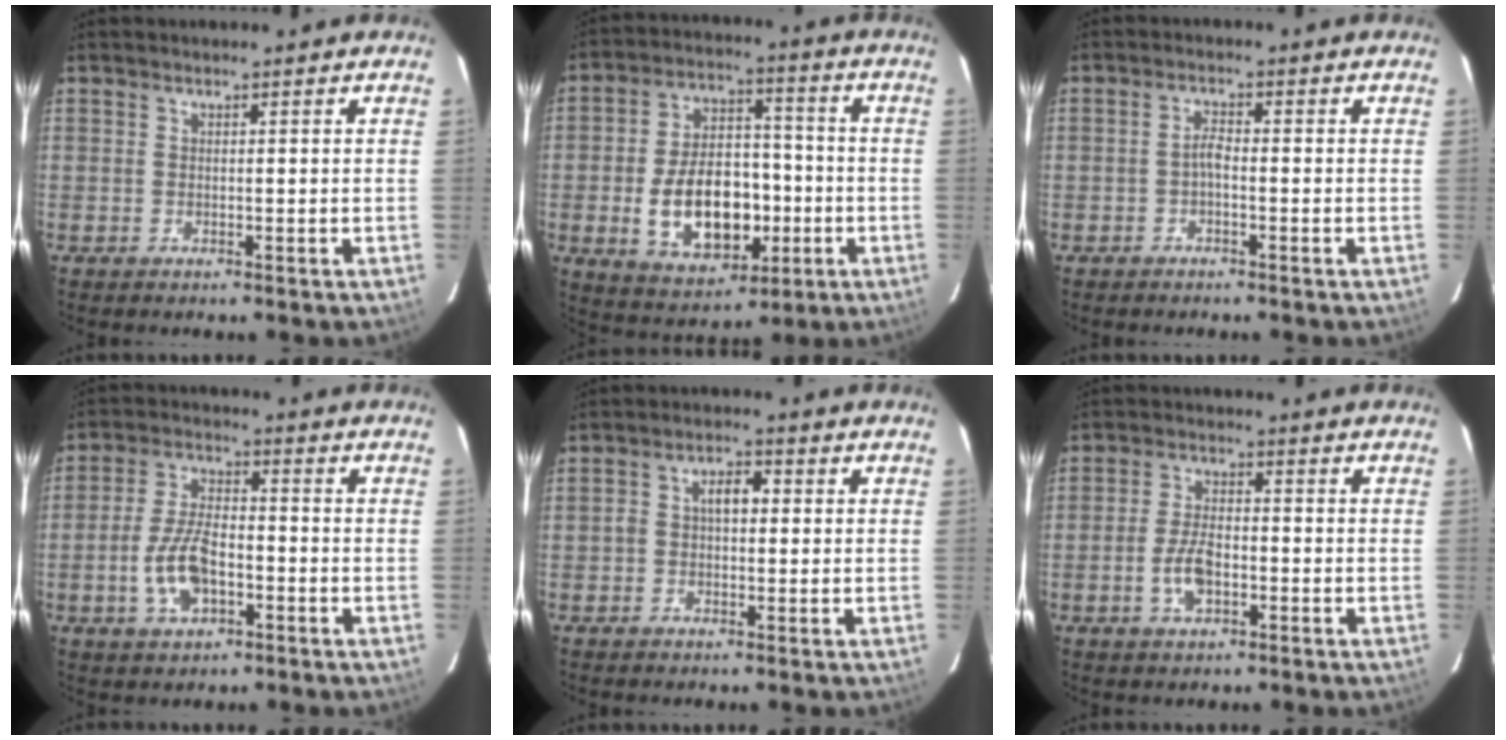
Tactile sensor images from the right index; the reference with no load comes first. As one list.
[{"total": 16.1, "force": [-3.9, 9.8, 12.2], "torque": [-0.239, 0.016, -0.044]}, {"total": 1.9, "force": [-0.9, 0.6, 1.5], "torque": [-0.030, 0.006, -0.018]}, {"total": 9.2, "force": [-3.1, 4.6, 7.4], "torque": [-0.155, 0.004, -0.052]}, {"total": 4.1, "force": [0.2, 2.7, 3.2], "torque": [-0.055, 0.015, 0.002]}, {"total": 6.1, "force": [-2.1, 3.1, 4.8], "torque": [-0.101, 0.002, -0.035]}]